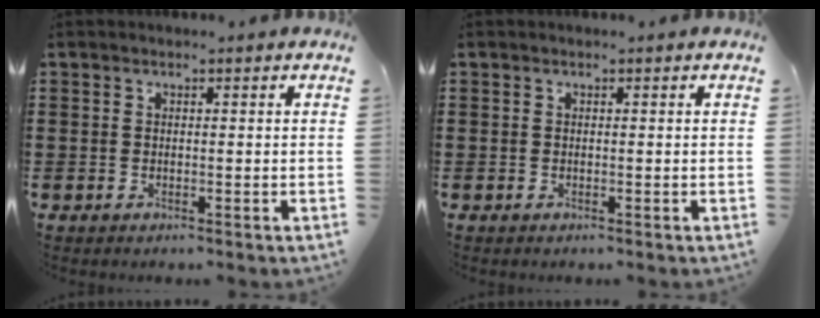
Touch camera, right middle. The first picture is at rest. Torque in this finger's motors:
{"motor_torque": [0.08, -0.07, -0.02, 0.01]}